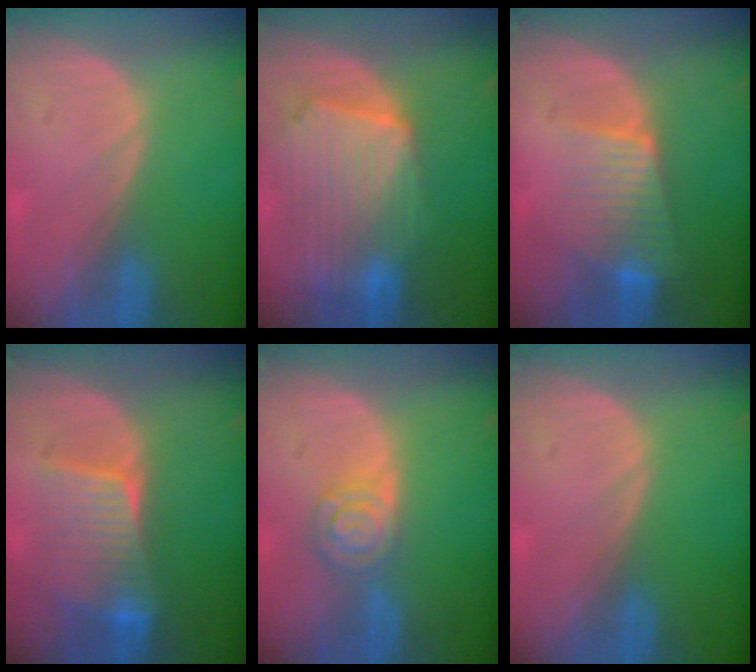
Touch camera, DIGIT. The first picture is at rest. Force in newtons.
{"total": 10.8, "press": 9.4, "slide": 5.3}
{"total": 6.9, "press": 6.2, "slide": 2.9}
{"total": 6.8, "press": 6.8, "slide": 0.5}
{"total": 5.4, "press": 4.7, "slide": 2.5}
{"total": 0.0}